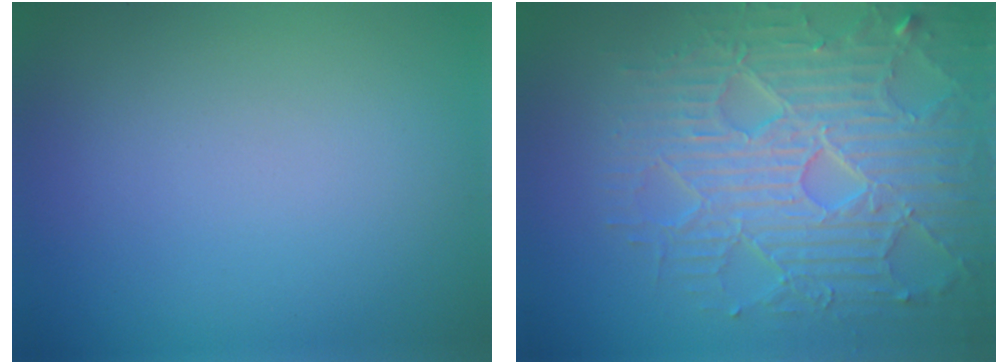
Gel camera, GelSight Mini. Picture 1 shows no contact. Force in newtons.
{"total": 7.8, "press": 6.0, "slide": 4.9}